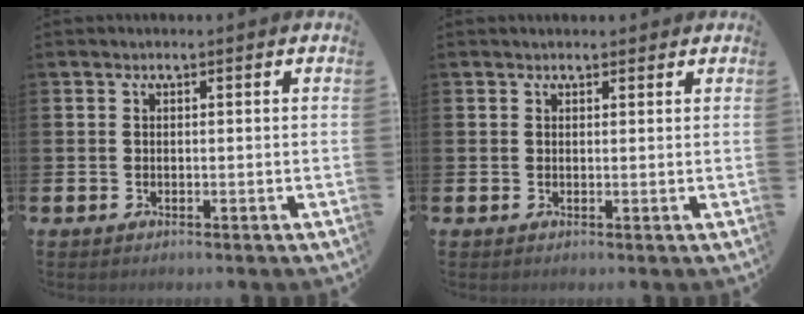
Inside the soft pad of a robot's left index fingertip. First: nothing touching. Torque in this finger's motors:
{"motor_torque": [1.05, -1.09, -0.11, 0.01]}